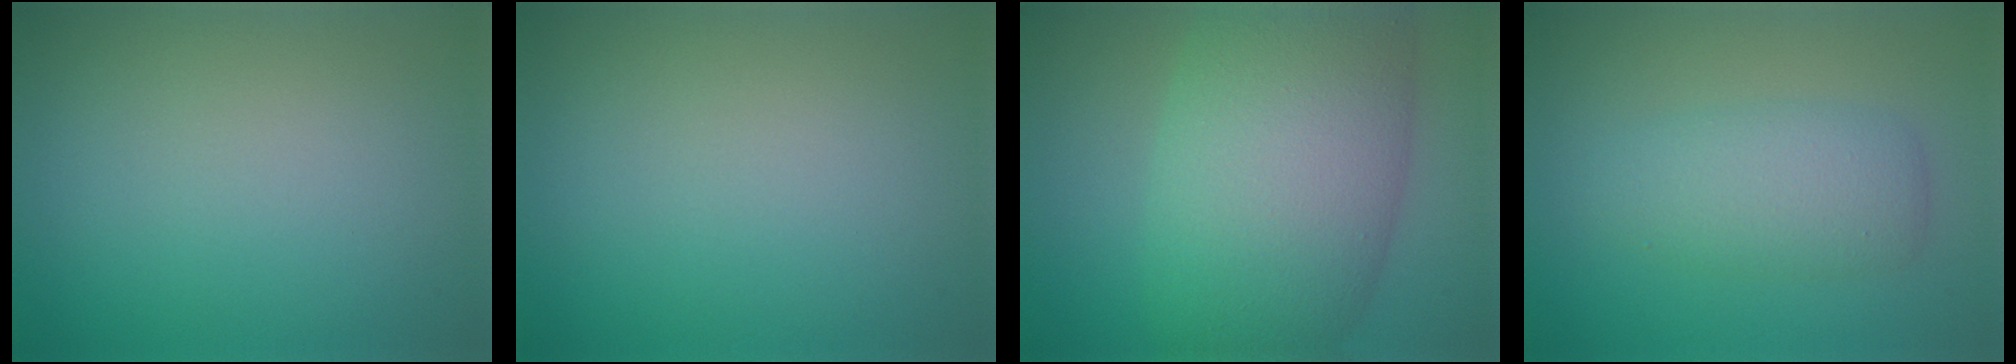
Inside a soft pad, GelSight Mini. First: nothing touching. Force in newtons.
{"total": 0.0}
{"total": 12.2, "press": 12.1, "slide": 0.4}
{"total": 3.7, "press": 3.7, "slide": 0.1}